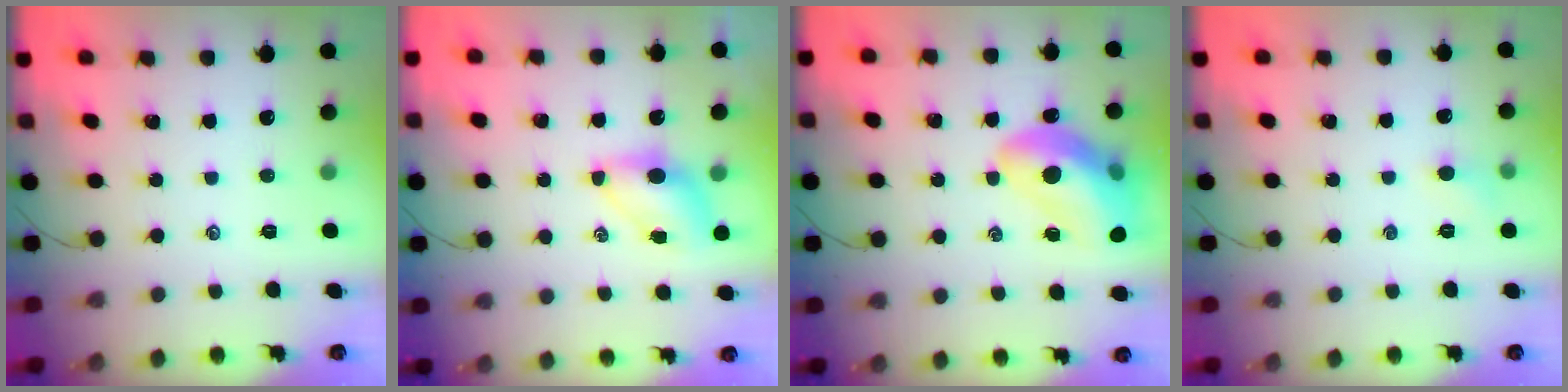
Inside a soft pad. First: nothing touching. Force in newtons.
{"total": 5.7, "press": 5.6, "slide": 1.0}
{"total": 17.1, "press": 16.4, "slide": 4.6}
{"total": 4.7, "press": 4.5, "slide": 1.4}